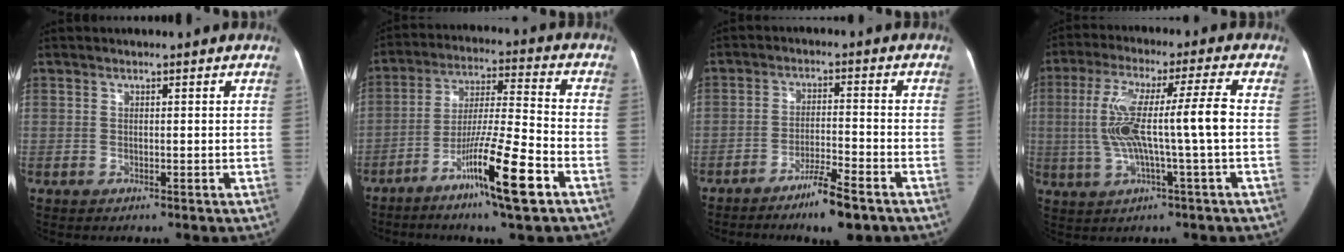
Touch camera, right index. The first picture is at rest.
{"total": 13.9, "force": [-7.3, 0.1, 11.9], "torque": [-0.215, -0.017, -0.127]}
{"total": 7.2, "force": [-5.1, 0.5, 5.0], "torque": [-0.089, -0.012, -0.087]}
{"total": 11.9, "force": [-0.5, -0.2, 11.9], "torque": [-0.233, 0.023, -0.010]}